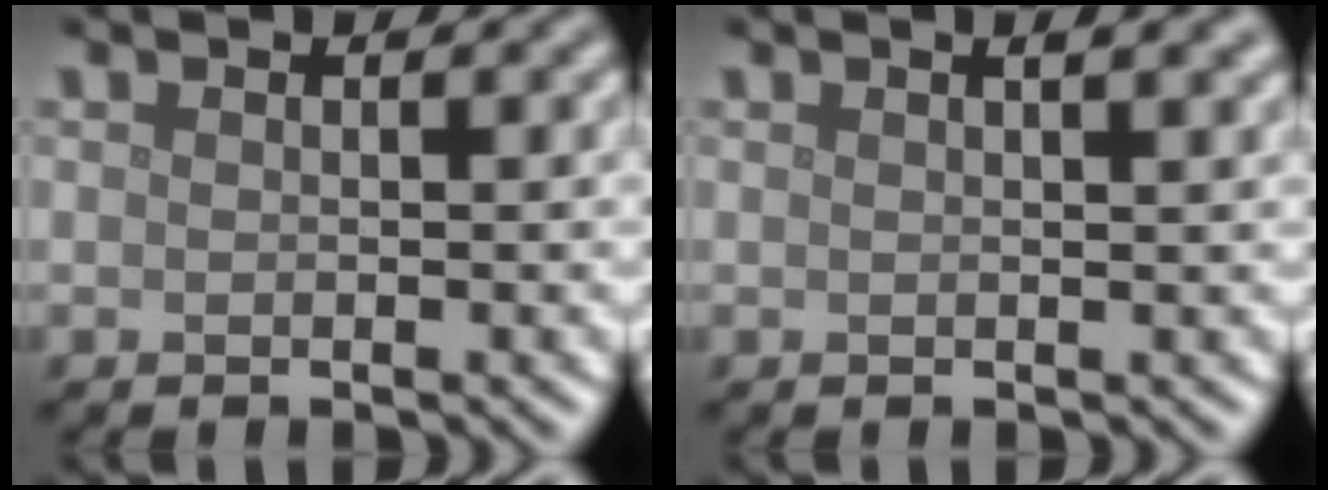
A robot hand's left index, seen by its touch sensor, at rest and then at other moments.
{"total": 3.0, "force": [1.5, 1.2, 2.2], "torque": [-0.008, 0.010, 0.001]}